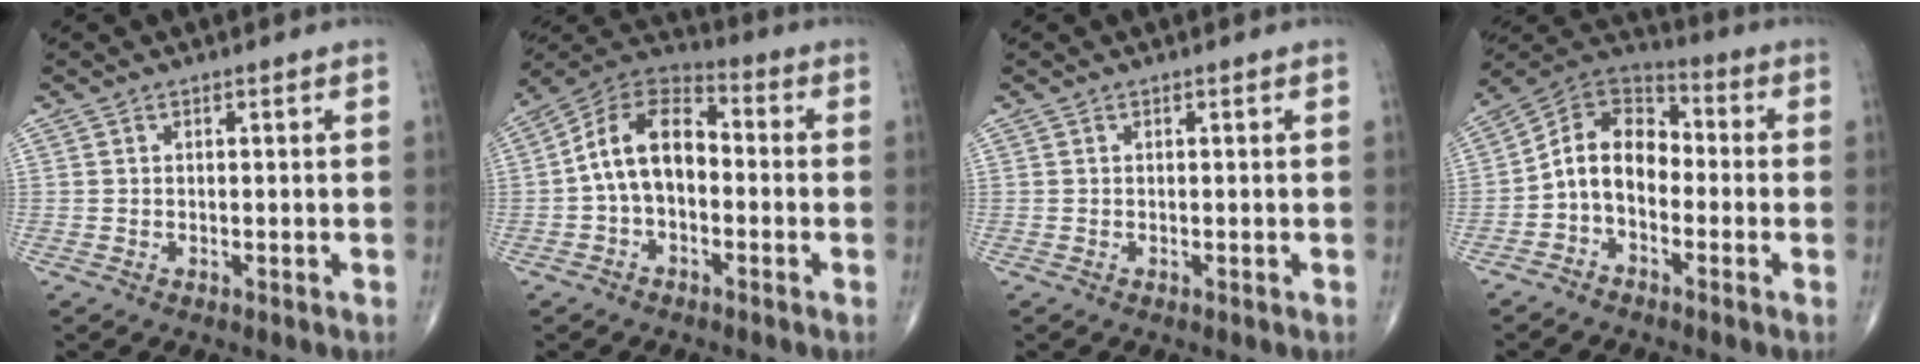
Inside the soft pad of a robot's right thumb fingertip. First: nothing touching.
{"total": 12.8, "force": [-1.0, 8.1, 9.9], "torque": [-0.158, 0.042, -0.033]}
{"total": 0.0}
{"total": 10.5, "force": [-2.2, 7.5, 7.1], "torque": [-0.099, 0.054, -0.058]}